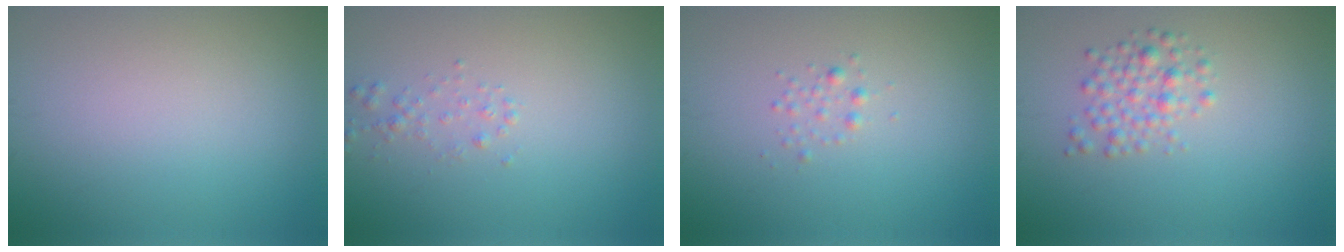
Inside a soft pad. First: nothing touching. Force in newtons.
{"total": 0.9, "press": 0.9, "slide": 0.0}
{"total": 0.8, "press": 0.8, "slide": 0.0}
{"total": 2.3, "press": 2.3, "slide": 0.1}